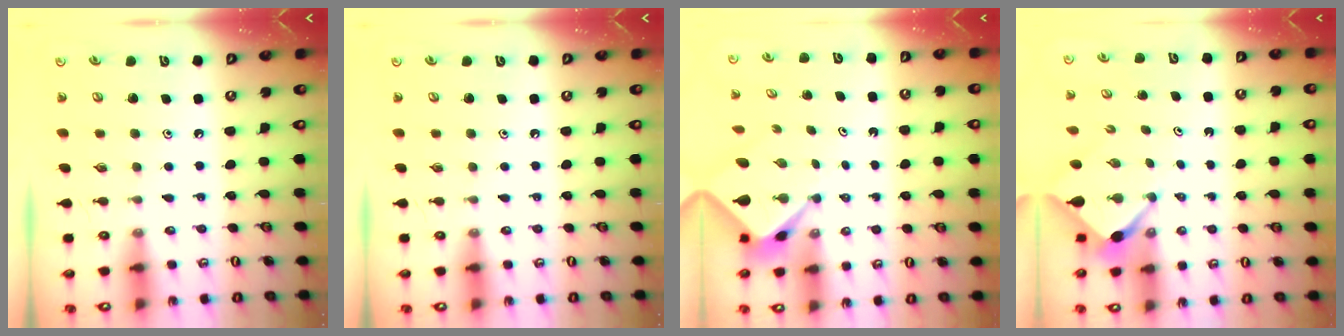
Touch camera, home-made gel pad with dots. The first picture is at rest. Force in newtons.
{"total": 0.0}
{"total": 2.3, "press": 2.2, "slide": 0.3}
{"total": 2.5, "press": 2.4, "slide": 0.3}